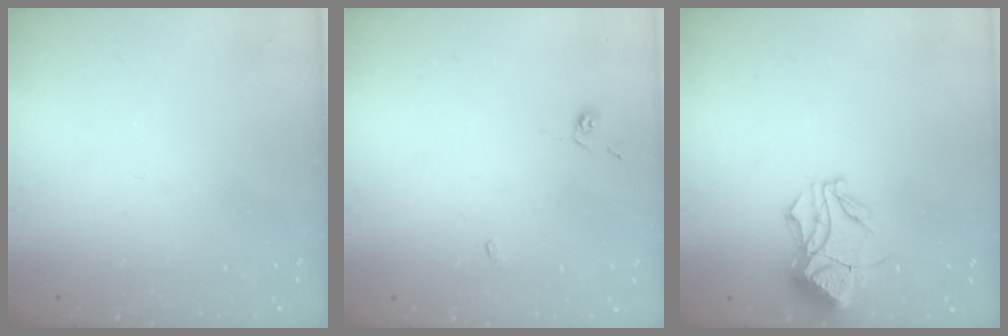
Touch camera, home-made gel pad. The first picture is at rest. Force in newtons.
{"total": 2.2, "press": 2.2, "slide": 0.5}
{"total": 13.1, "press": 13.1, "slide": 0.2}